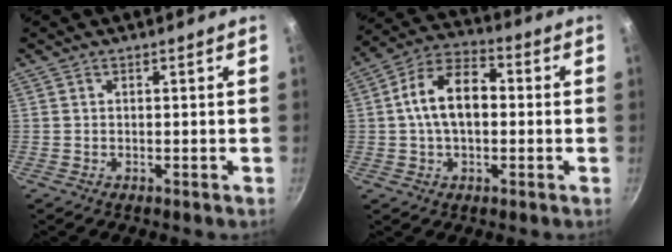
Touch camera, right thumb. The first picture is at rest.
{"total": 12.2, "force": [0.5, 7.6, 9.5], "torque": [-0.144, 0.034, -0.006]}